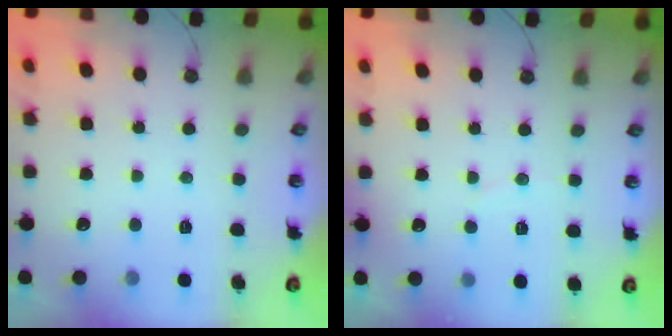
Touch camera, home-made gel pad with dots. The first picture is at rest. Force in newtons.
{"total": 1.8, "press": 1.5, "slide": 1.1}